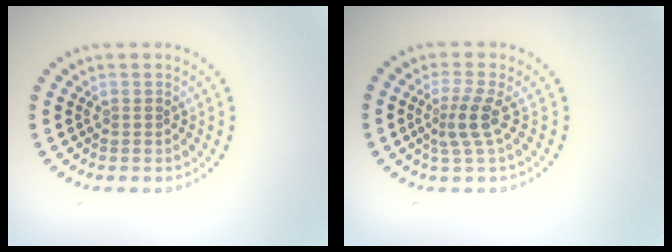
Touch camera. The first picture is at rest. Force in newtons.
{"total": 2.5, "press": 1.8, "slide": 1.8}